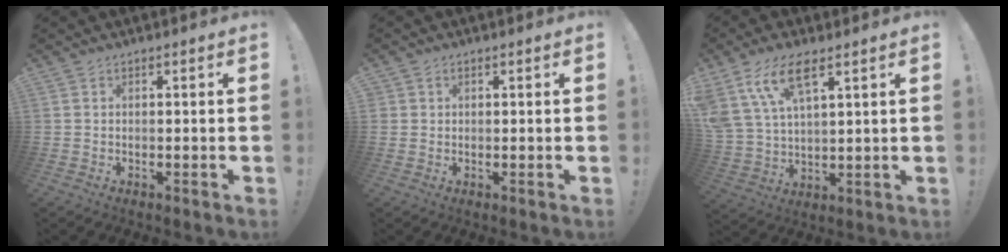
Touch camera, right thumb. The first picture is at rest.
{"total": 1.0, "force": [0.6, 0.9, 0.0], "torque": [0.005, -0.005, 0.010]}
{"total": 12.7, "force": [7.7, 5.3, 8.7], "torque": [-0.182, -0.023, 0.144]}